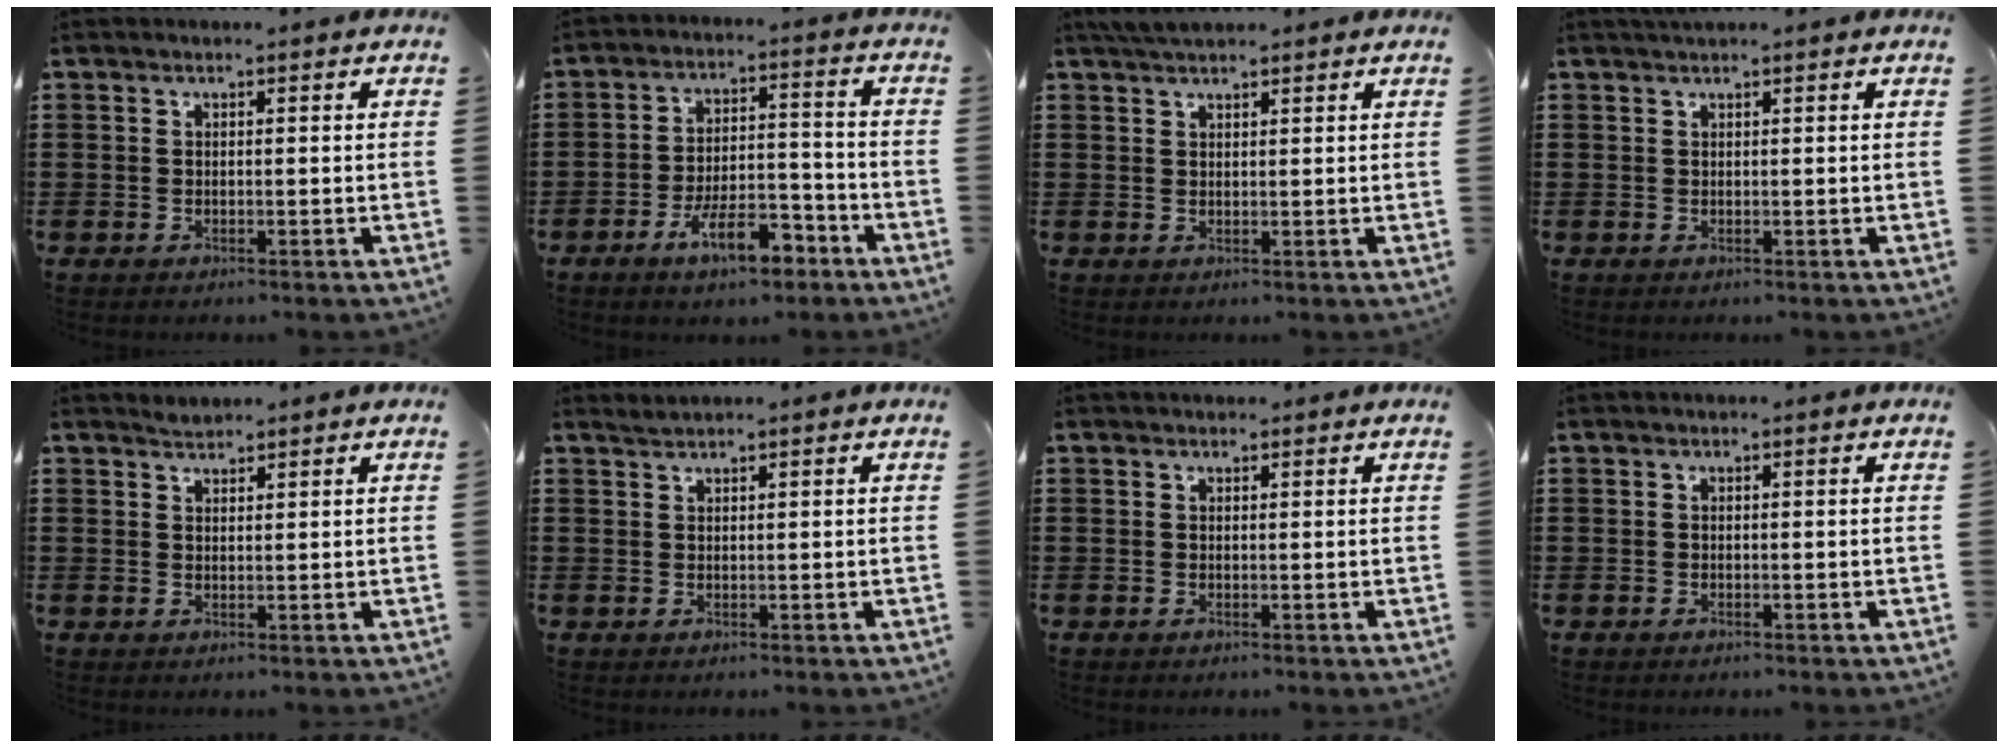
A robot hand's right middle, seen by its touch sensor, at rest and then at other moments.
{"total": 8.9, "force": [-5.7, 3.0, 6.1], "torque": [-0.112, 0.009, -0.102]}
{"total": 2.4, "force": [2.2, 0.5, 0.8], "torque": [-0.021, 0.005, 0.042]}
{"total": 1.0, "force": [0.9, -0.1, 0.4], "torque": [-0.007, 0.001, 0.016]}
{"total": 1.4, "force": [1.3, 0.2, -0.2], "torque": [0.000, 0.000, 0.027]}
{"total": 1.0, "force": [1.0, -0.2, 0.0], "torque": [-0.002, -0.002, 0.020]}
{"total": 0.7, "force": [0.6, 0.3, -0.2], "torque": [0.009, -0.003, 0.011]}
{"total": 0.0}